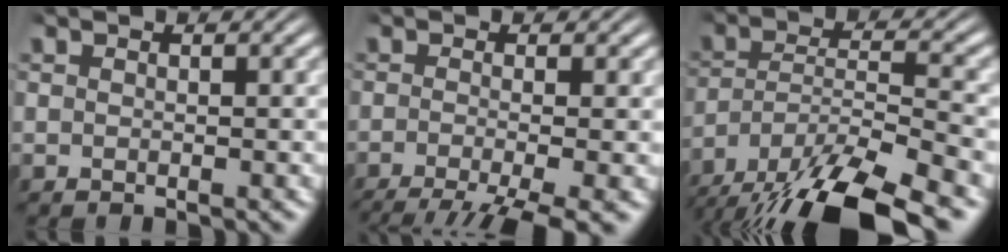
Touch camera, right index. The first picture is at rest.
{"total": 7.4, "force": [-5.5, 3.0, 3.9], "torque": [-0.053, -0.015, -0.083]}
{"total": 8.9, "force": [-4.0, 5.3, 5.8], "torque": [-0.097, -0.012, -0.067]}